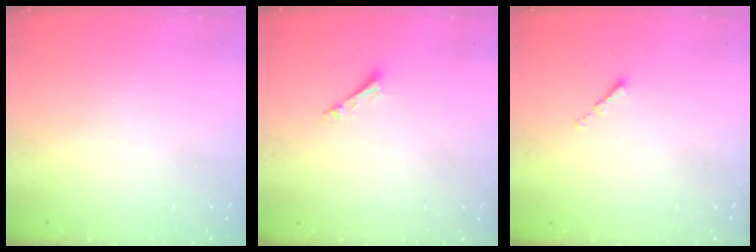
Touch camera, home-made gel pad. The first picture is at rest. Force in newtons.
{"total": 3.5, "press": 3.5, "slide": 0.1}
{"total": 0.0}